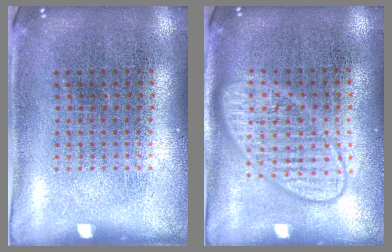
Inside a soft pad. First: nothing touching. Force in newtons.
{"total": 2.9, "press": 2.9, "slide": 0.5}